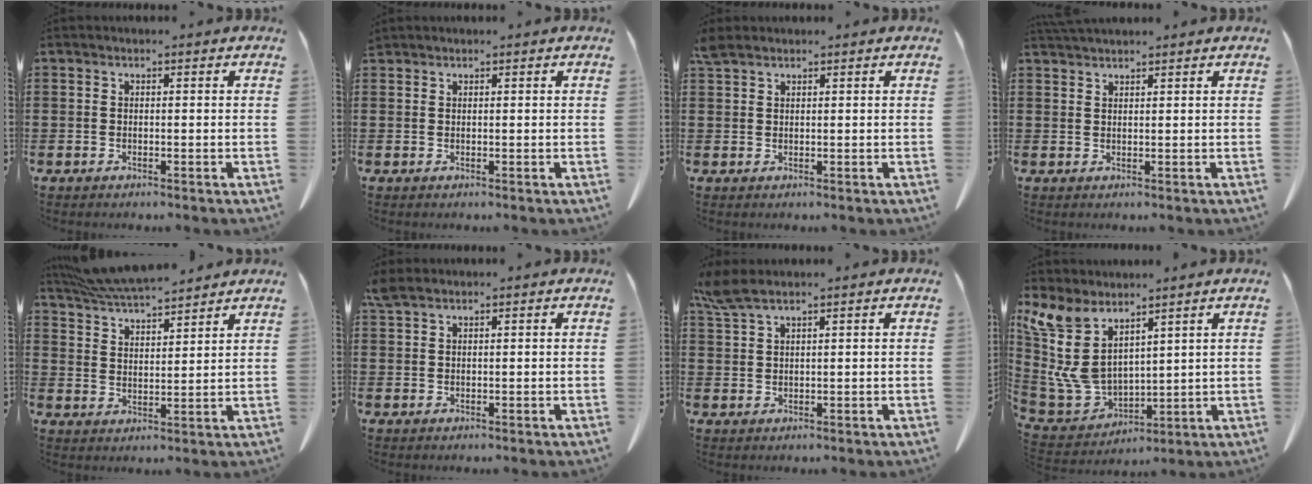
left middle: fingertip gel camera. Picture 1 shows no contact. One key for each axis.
{"total": 0.6, "fx": 0.6, "fy": 0.0, "fz": 0.0, "tx": -0.003, "ty": -0.003, "tz": 0.015}
{"total": 1.9, "fx": 1.7, "fy": 0.5, "fz": 0.7, "tx": -0.020, "ty": -0.001, "tz": 0.035}
{"total": 1.8, "fx": 1.8, "fy": 0.1, "fz": 0.3, "tx": -0.010, "ty": -0.001, "tz": 0.035}
{"total": 7.2, "fx": 6.7, "fy": 1.2, "fz": 2.5, "tx": -0.071, "ty": -0.025, "tz": 0.122}
{"total": 2.0, "fx": 1.6, "fy": 0.5, "fz": 1.1, "tx": -0.026, "ty": 0.000, "tz": 0.031}
{"total": 4.0, "fx": 3.0, "fy": 0.7, "fz": 2.5, "tx": -0.058, "ty": -0.004, "tz": 0.057}
{"total": 9.8, "fx": 4.8, "fy": 6.2, "fz": 5.9, "tx": -0.184, "ty": -0.043, "tz": 0.092}